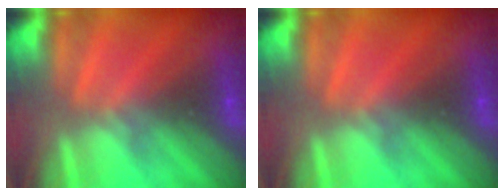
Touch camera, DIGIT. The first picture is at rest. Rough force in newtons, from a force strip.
{"total": 0.0}